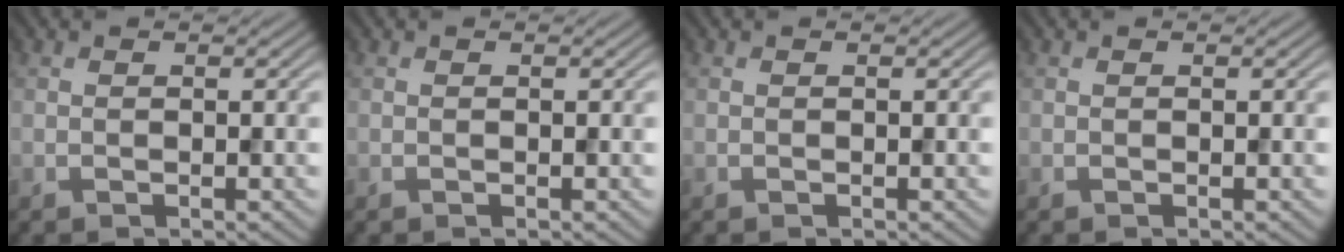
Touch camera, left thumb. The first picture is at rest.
{"total": 0.0}
{"total": 0.0}
{"total": 0.0}